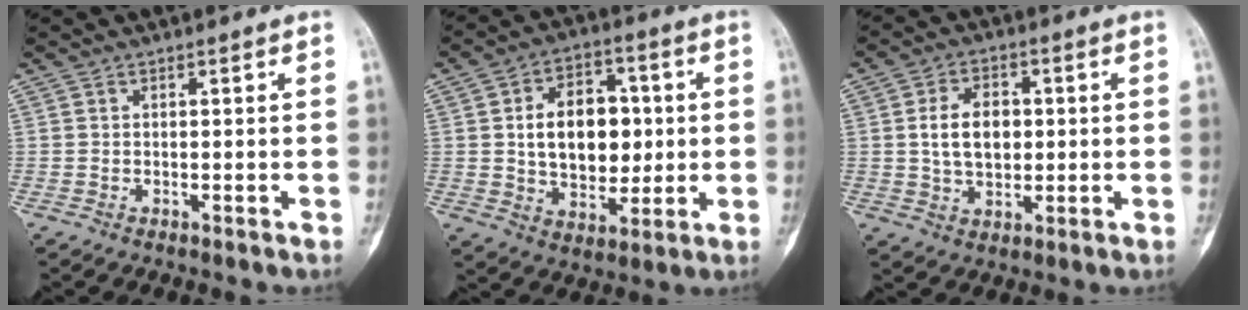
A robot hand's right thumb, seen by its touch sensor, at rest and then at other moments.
{"total": 15.1, "force": [1.4, 10.3, 10.9], "torque": [-0.122, 0.008, 0.028]}
{"total": 8.7, "force": [0.9, 5.9, 6.3], "torque": [-0.086, 0.003, 0.018]}